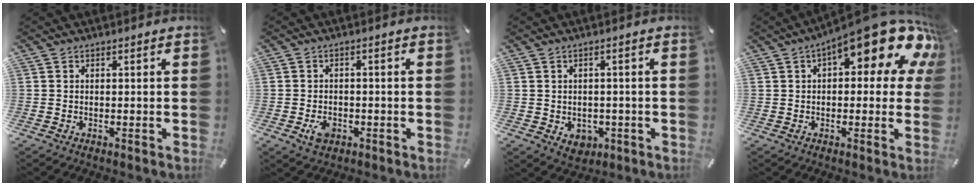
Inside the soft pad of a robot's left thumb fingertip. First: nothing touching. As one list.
[{"total": 4.2, "force": [-1.5, 3.0, 2.6], "torque": [-0.057, 0.004, -0.027]}, {"total": 3.8, "force": [-1.0, 3.2, 1.9], "torque": [-0.014, -0.001, -0.019]}, {"total": 17.8, "force": [9.2, 6.3, 13.9], "torque": [-0.185, -0.061, 0.148]}]